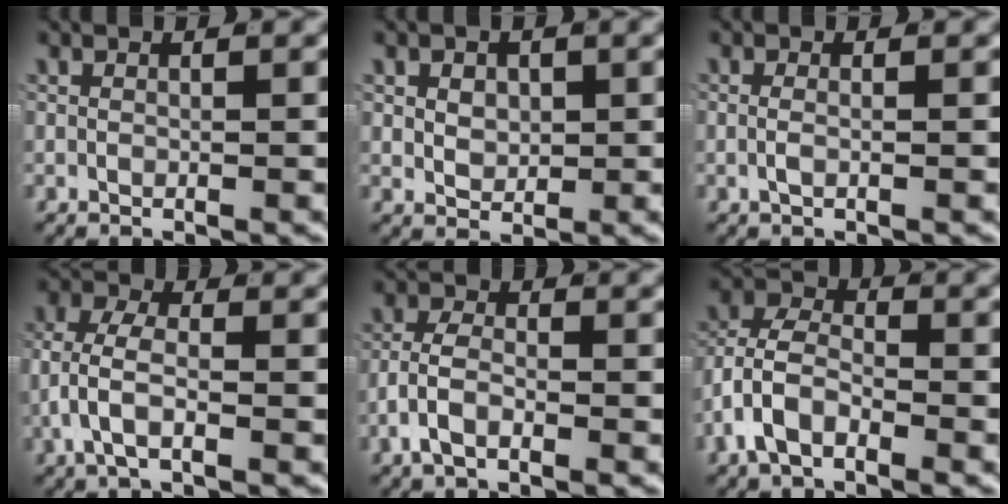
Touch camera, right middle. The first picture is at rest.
{"total": 2.3, "force": [0.4, 1.7, 1.4], "torque": [-0.028, -0.018, 0.020]}
{"total": 0.9, "force": [-0.4, 0.0, 0.9], "torque": [-0.019, -0.006, -0.004]}
{"total": 4.7, "force": [-1.2, 2.7, 3.7], "torque": [-0.086, -0.011, -0.018]}
{"total": 3.3, "force": [-1.5, 1.8, 2.3], "torque": [-0.041, 0.001, -0.031]}
{"total": 6.4, "force": [-1.9, 4.7, 4.0], "torque": [-0.081, -0.015, -0.040]}